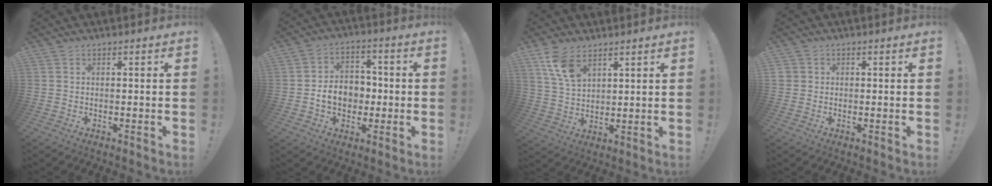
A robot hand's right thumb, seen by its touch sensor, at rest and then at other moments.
{"total": 9.9, "force": [-1.6, 8.1, 5.4], "torque": [-0.085, 0.010, -0.024]}
{"total": 9.1, "force": [5.6, 4.8, 5.3], "torque": [-0.092, -0.023, 0.109]}
{"total": 1.9, "force": [0.1, 1.9, 0.2], "torque": [-0.001, 0.005, 0.003]}